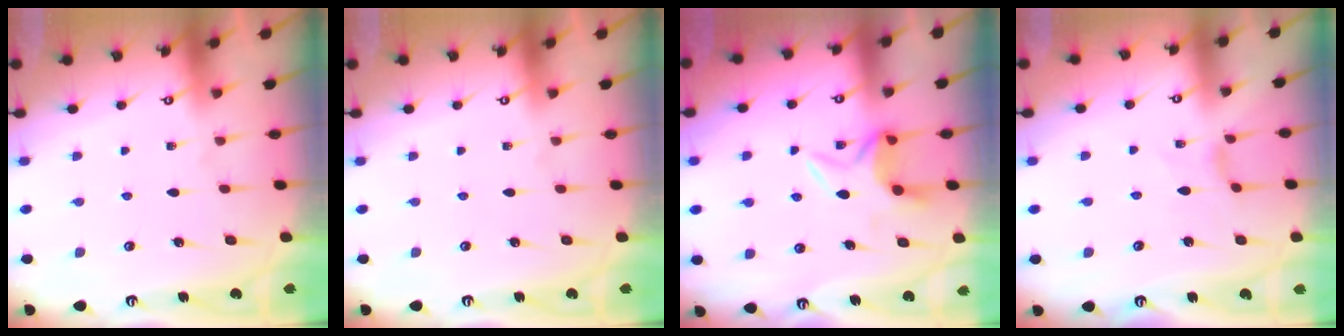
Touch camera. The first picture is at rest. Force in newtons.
{"total": 0.0}
{"total": 5.6, "press": 5.6, "slide": 1.0}
{"total": 1.5, "press": 1.4, "slide": 0.4}